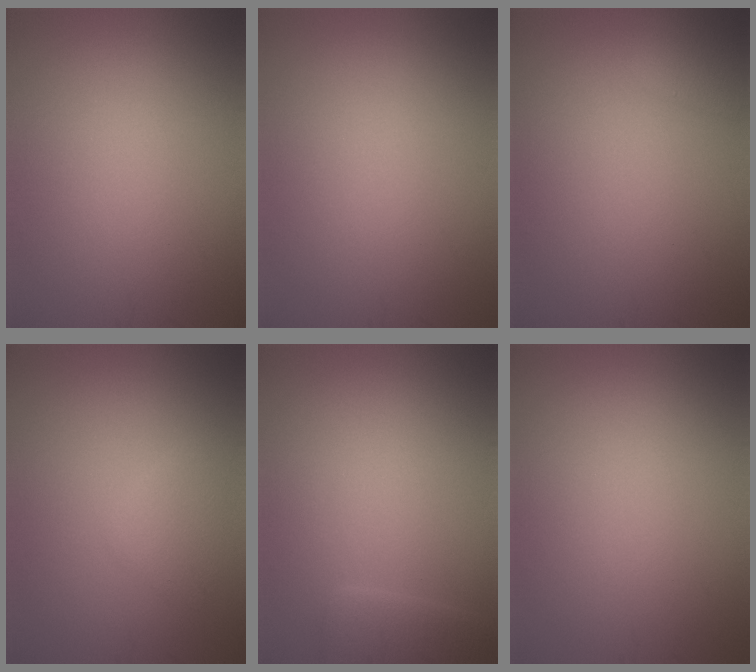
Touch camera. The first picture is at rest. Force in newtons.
{"total": 0.0}
{"total": 1.5, "press": 1.5, "slide": 0.2}
{"total": 1.7, "press": 1.7, "slide": 0.1}
{"total": 2.6, "press": 2.6, "slide": 0.2}
{"total": 0.0}